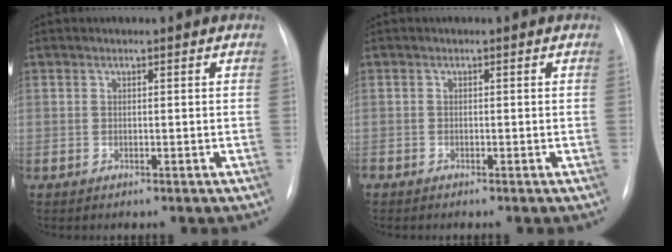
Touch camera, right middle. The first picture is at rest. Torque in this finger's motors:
{"motor_torque": [0.07, -0.07, -0.01, 0.02]}